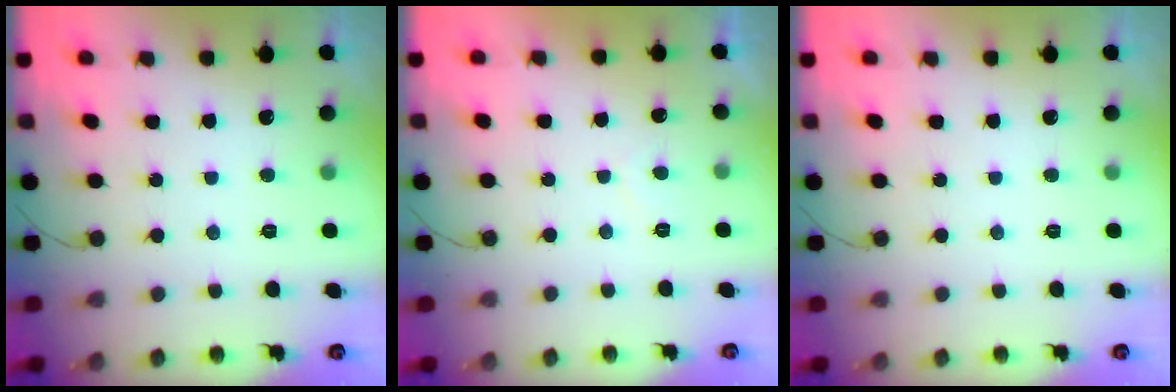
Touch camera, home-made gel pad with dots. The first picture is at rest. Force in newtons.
{"total": 0.6, "press": 0.0, "slide": 0.6}
{"total": 0.0}